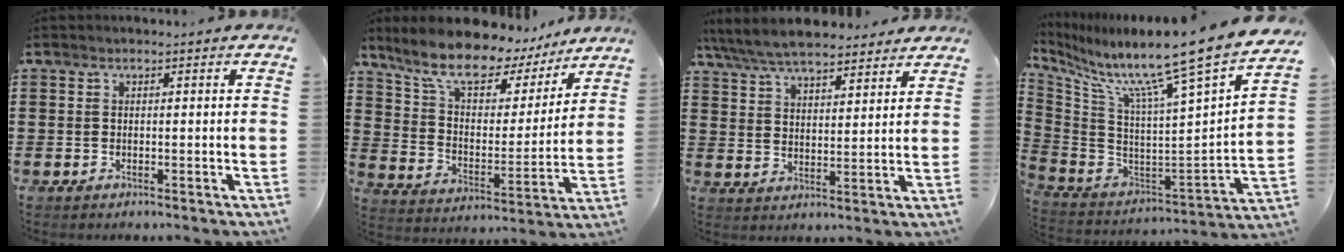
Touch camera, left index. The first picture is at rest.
{"total": 10.8, "force": [9.2, 3.4, 4.6], "torque": [-0.125, -0.055, 0.160]}
{"total": 6.8, "force": [6.3, 1.2, 2.1], "torque": [-0.066, -0.023, 0.115]}
{"total": 11.0, "force": [9.2, -1.2, 6.0], "torque": [-0.120, -0.093, 0.133]}